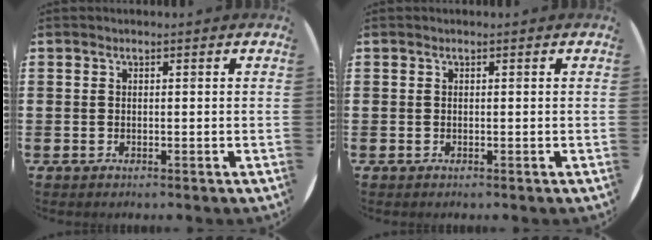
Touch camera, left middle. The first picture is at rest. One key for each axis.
{"total": 0.0}